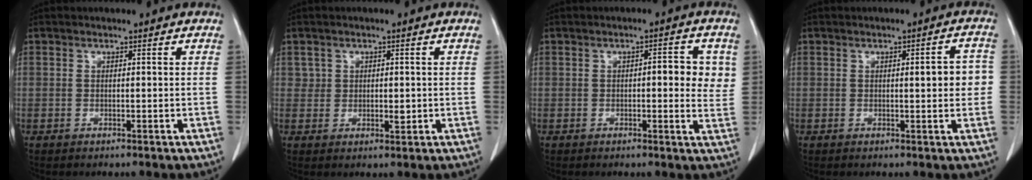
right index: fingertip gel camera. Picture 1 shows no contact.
{"total": 2.3, "force": [0.4, 1.9, 1.4], "torque": [-0.018, -0.005, 0.009]}
{"total": 5.5, "force": [1.0, 1.8, 5.1], "torque": [-0.055, 0.003, 0.007]}
{"total": 4.2, "force": [0.2, 1.0, 4.1], "torque": [-0.050, 0.008, 0.001]}